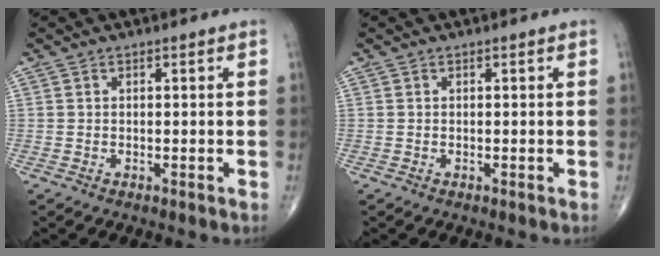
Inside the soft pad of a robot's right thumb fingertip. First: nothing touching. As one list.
[{"total": 0.0}]